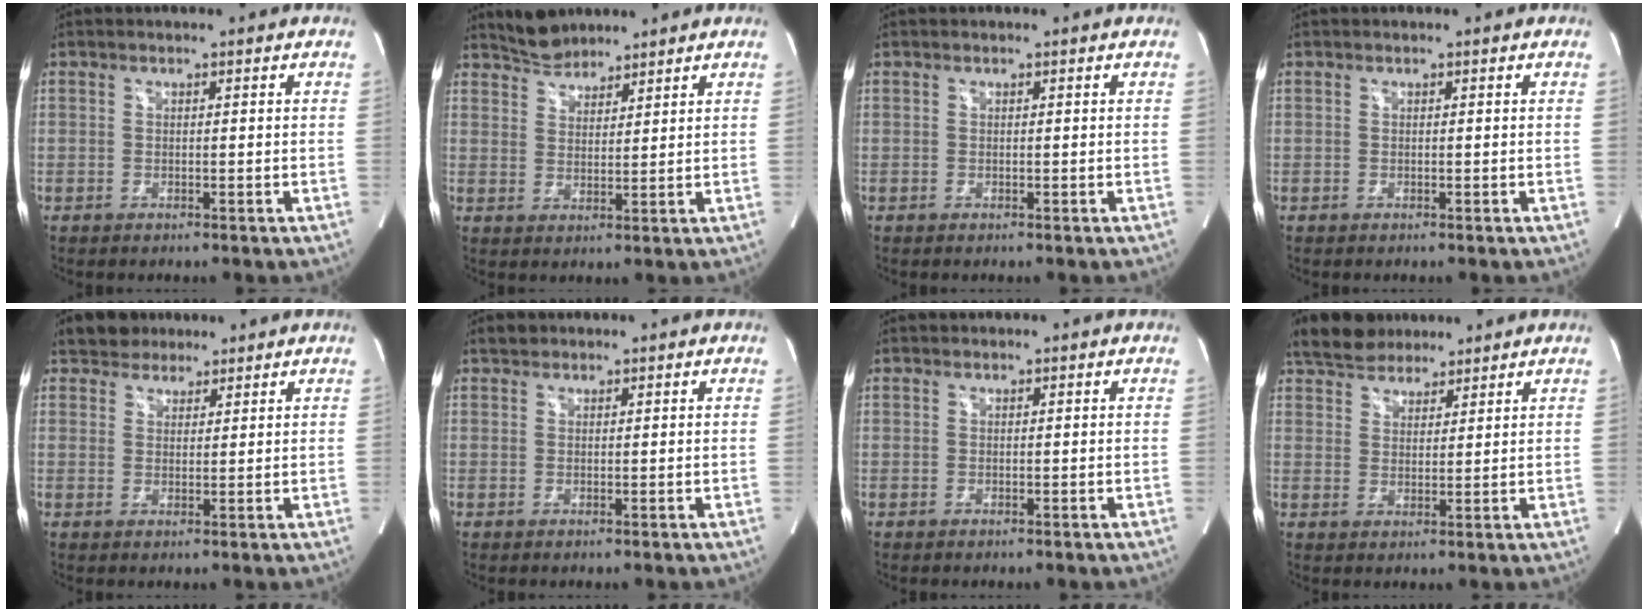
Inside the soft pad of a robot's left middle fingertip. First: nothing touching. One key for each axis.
{"total": 4.5, "fx": 4.3, "fy": 1.4, "fz": 0.3, "tx": -0.010, "ty": 0.010, "tz": 0.082}
{"total": 0.0}
{"total": 0.0}
{"total": 4.2, "fx": 3.3, "fy": 2.5, "fz": 0.4, "tx": -0.009, "ty": 0.019, "tz": 0.055}
{"total": 1.2, "fx": 1.0, "fy": 0.7, "fz": 0.1, "tx": -0.001, "ty": 0.010, "tz": 0.015}
{"total": 0.0}
{"total": 9.2, "fx": 7.8, "fy": 3.9, "fz": 3.1, "tx": -0.052, "ty": 0.028, "tz": 0.135}